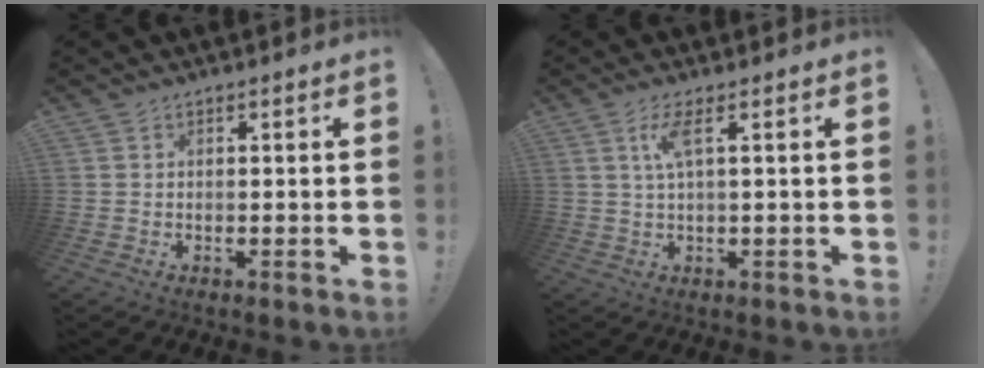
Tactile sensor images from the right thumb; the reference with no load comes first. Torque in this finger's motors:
{"motor_torque": [-0.09, 0.10, 0.21, 0.00, 0.14]}